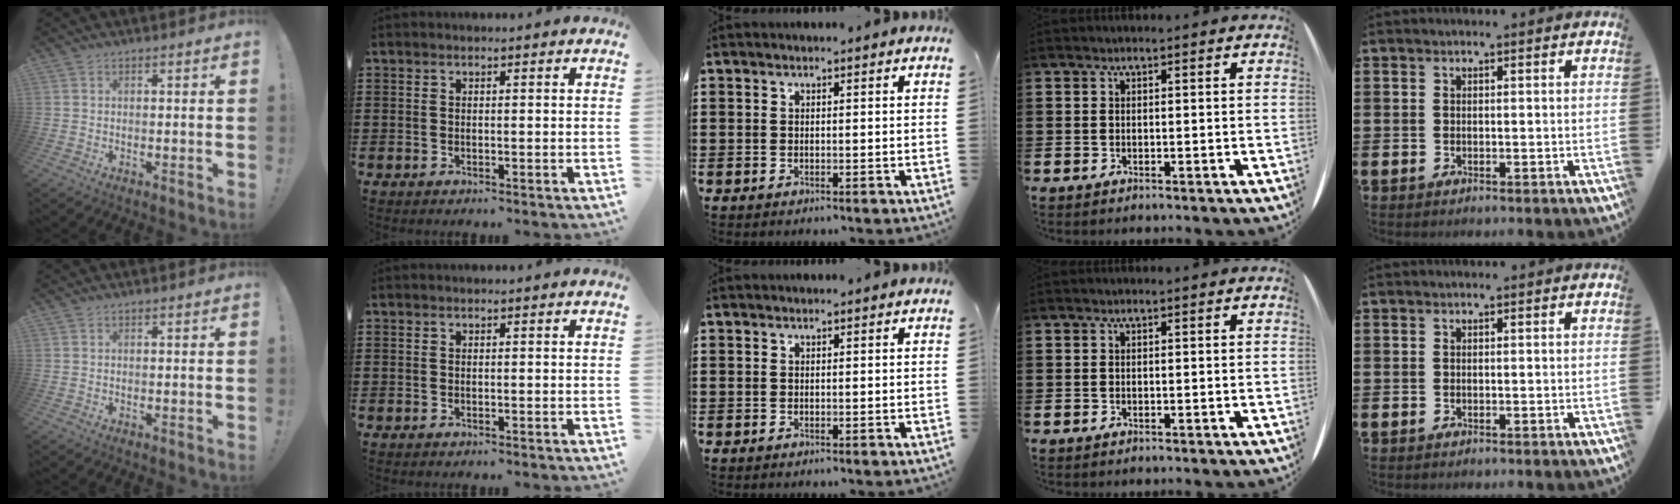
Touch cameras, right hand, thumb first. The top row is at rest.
{}